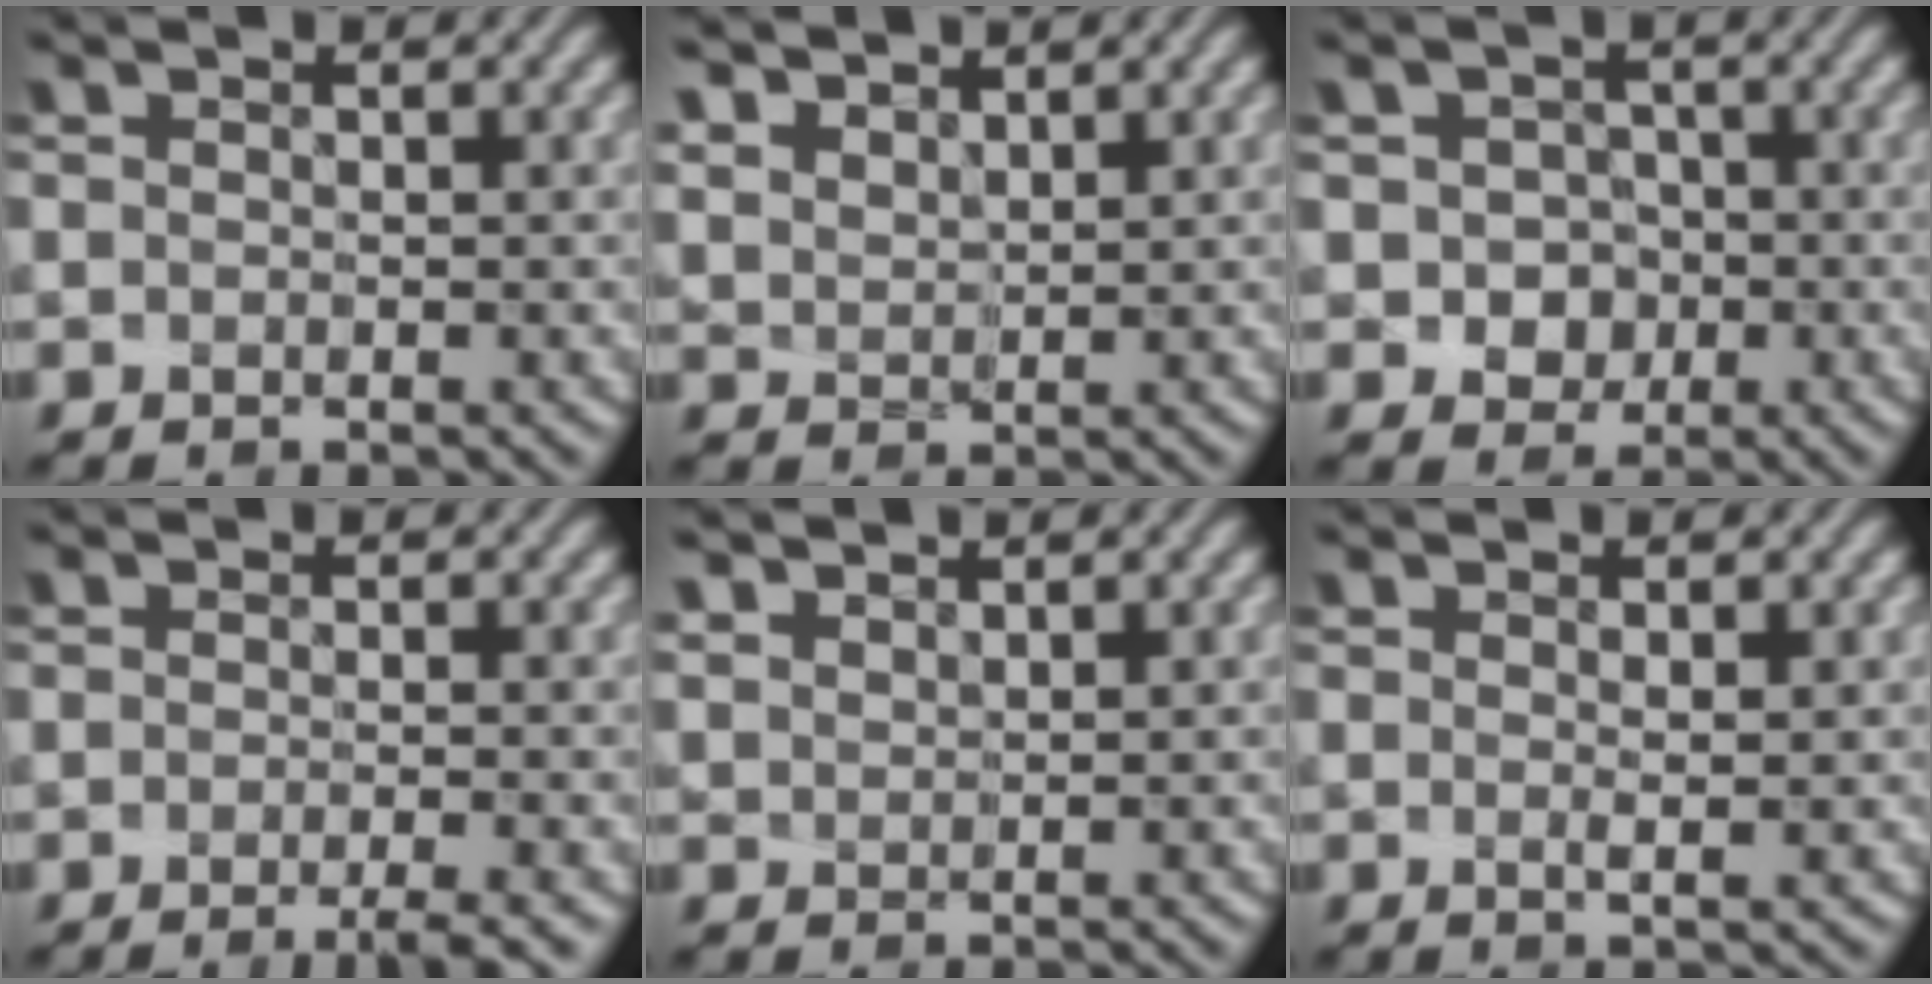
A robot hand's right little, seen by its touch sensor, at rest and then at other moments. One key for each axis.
{"total": 4.5, "fx": 3.2, "fy": 2.7, "fz": 1.7, "tx": -0.070, "ty": 0.023, "tz": 0.061}
{"total": 3.5, "fx": -1.0, "fy": 3.0, "fz": 1.4, "tx": 0.002, "ty": 0.002, "tz": -0.021}
{"total": 2.9, "fx": -1.7, "fy": 0.2, "fz": 2.3, "tx": -0.036, "ty": -0.006, "tz": -0.025}
{"total": 2.4, "fx": 1.8, "fy": 1.3, "fz": 0.8, "tx": -0.026, "ty": 0.022, "tz": 0.030}
{"total": 1.6, "fx": 0.5, "fy": 0.5, "fz": 1.4, "tx": -0.015, "ty": 0.000, "tz": 0.013}